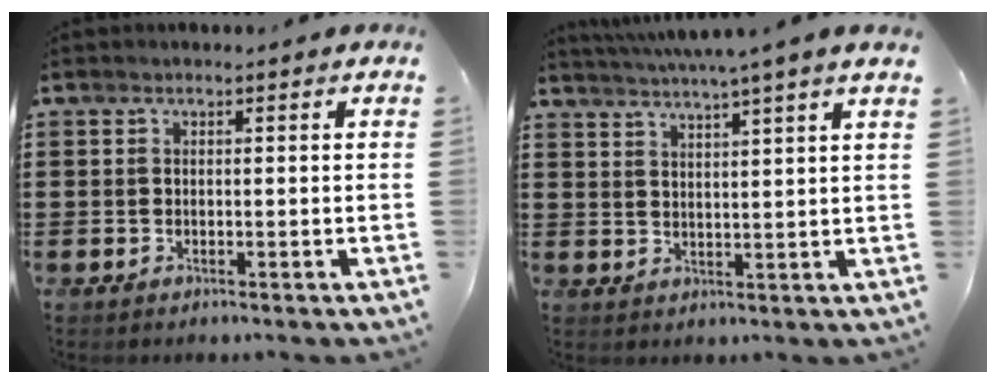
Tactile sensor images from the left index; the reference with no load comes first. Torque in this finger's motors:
{"motor_torque": [0.96, -1.18, 0.81, 0.19]}